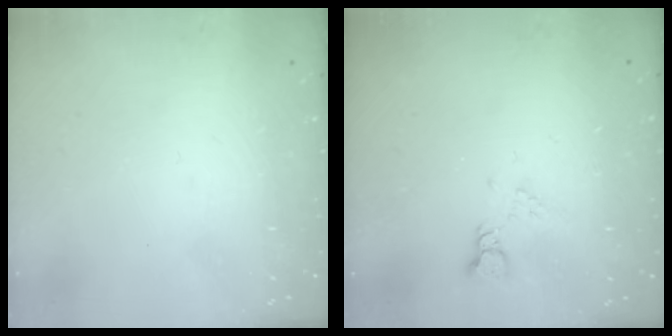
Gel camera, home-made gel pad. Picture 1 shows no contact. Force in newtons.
{"total": 3.6, "press": 3.6, "slide": 0.5}